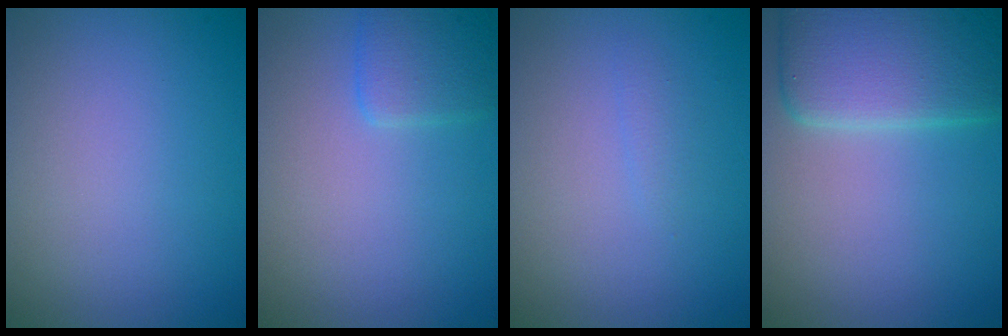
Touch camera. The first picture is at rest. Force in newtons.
{"total": 2.3, "press": 2.3, "slide": 0.1}
{"total": 0.7, "press": 0.7, "slide": 0.0}
{"total": 8.9, "press": 8.9, "slide": 0.3}